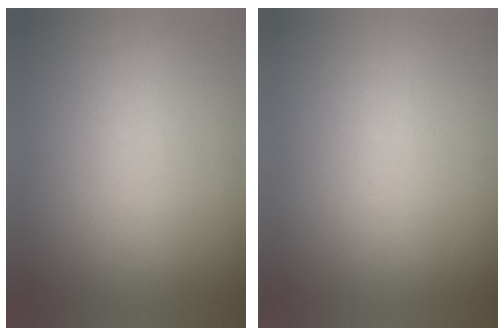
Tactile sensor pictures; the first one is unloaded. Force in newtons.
{"total": 0.0}